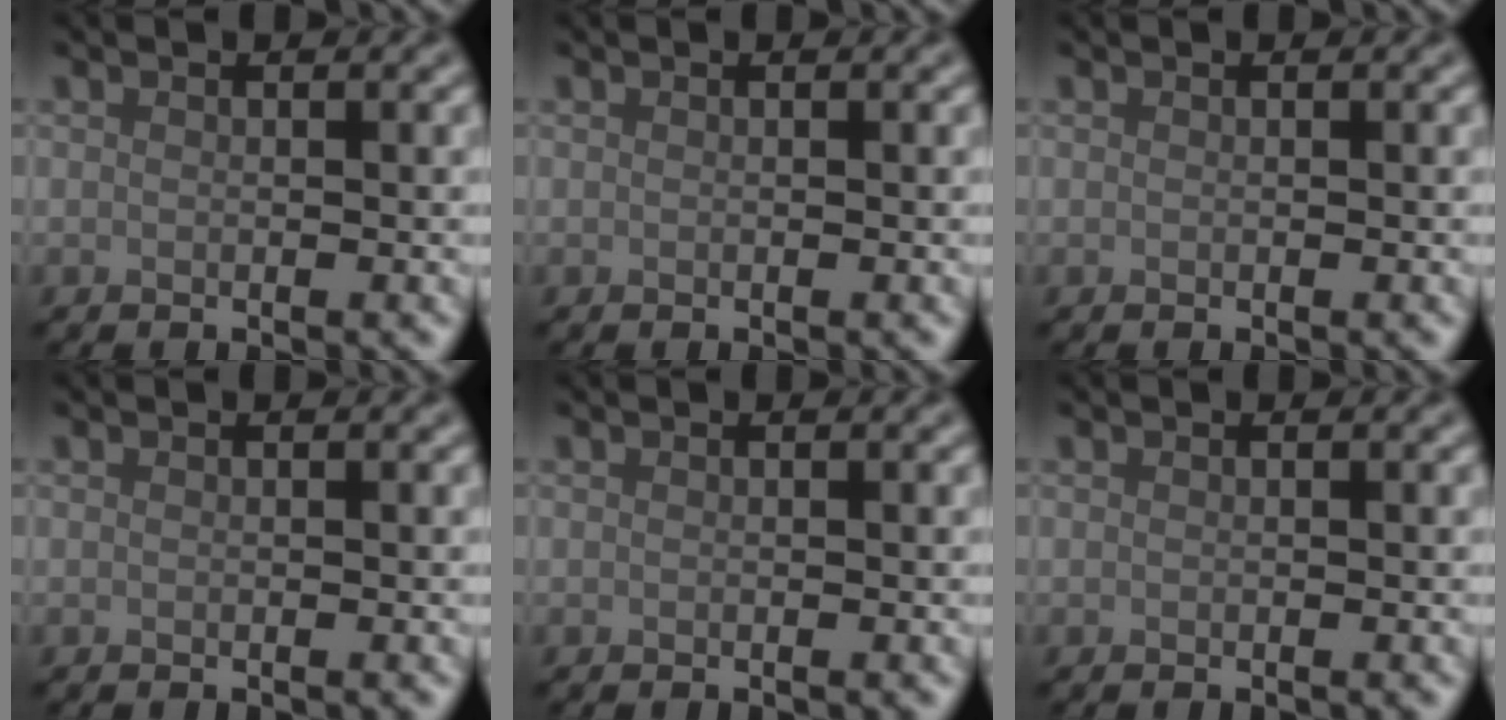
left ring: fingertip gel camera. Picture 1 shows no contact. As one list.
[{"total": 0.0}, {"total": 0.0}, {"total": 0.0}, {"total": 0.0}, {"total": 0.0}]